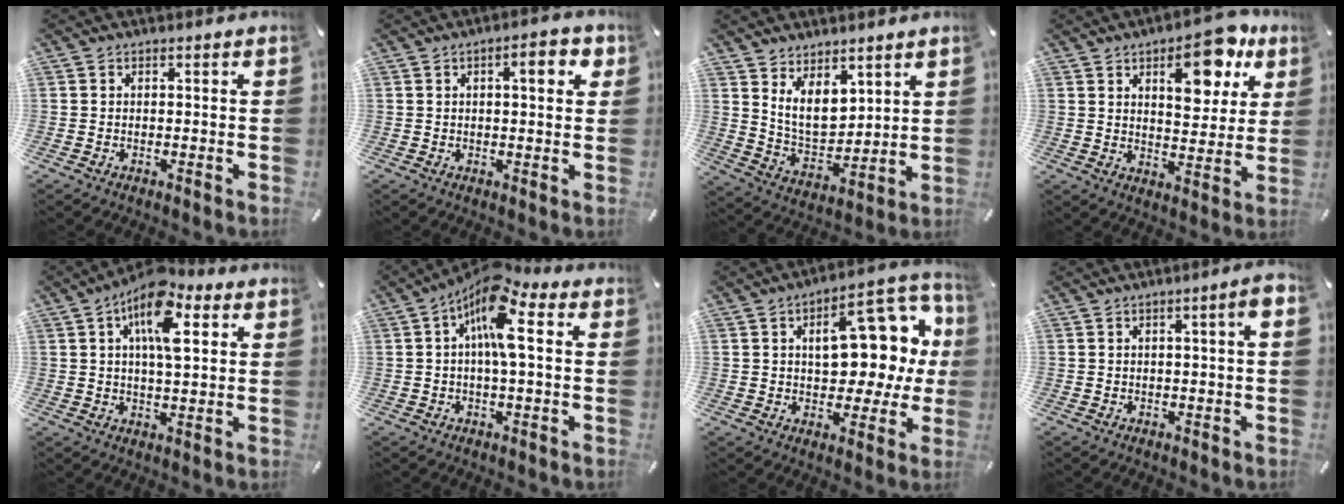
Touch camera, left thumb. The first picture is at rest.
{"total": 5.7, "force": [2.1, 1.9, 4.9], "torque": [-0.059, -0.007, 0.026]}
{"total": 8.9, "force": [5.6, 5.7, 3.9], "torque": [-0.084, -0.040, 0.106]}
{"total": 14.0, "force": [7.6, 7.0, 9.6], "torque": [-0.112, -0.033, 0.122]}
{"total": 12.6, "force": [5.6, 5.5, 9.8], "torque": [-0.165, -0.008, 0.096]}
{"total": 12.0, "force": [3.0, 4.4, 10.7], "torque": [-0.175, -0.009, 0.052]}
{"total": 19.9, "force": [5.1, 10.8, 15.9], "torque": [-0.204, -0.025, 0.082]}
{"total": 4.2, "force": [0.7, 0.5, 4.1], "torque": [-0.065, -0.002, 0.009]}